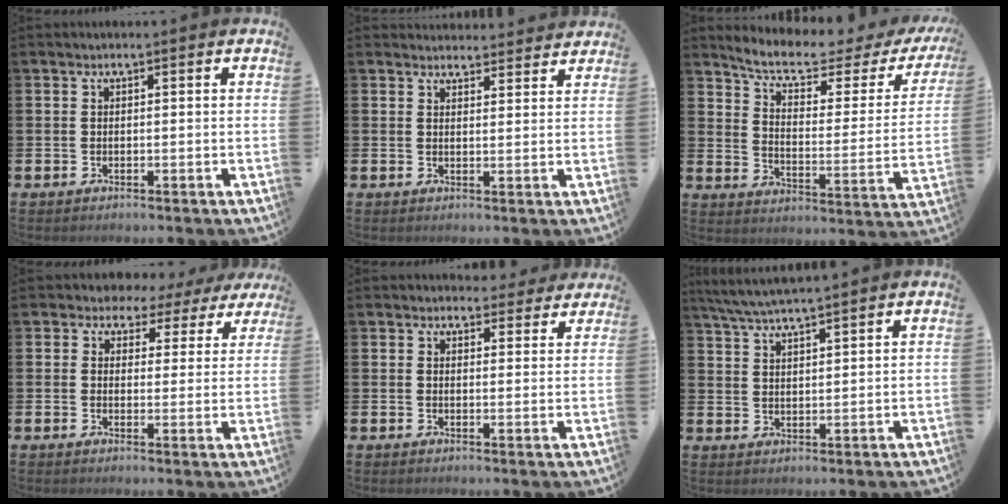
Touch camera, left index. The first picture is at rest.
{"total": 3.1, "force": [3.1, 0.7, -0.1], "torque": [0.004, -0.020, 0.055]}
{"total": 6.5, "force": [5.3, 1.7, 3.3], "torque": [-0.088, -0.038, 0.084]}
{"total": 3.2, "force": [2.1, 2.5, 0.1], "torque": [-0.018, -0.015, 0.029]}
{"total": 3.0, "force": [2.8, 1.1, 0.0], "torque": [0.008, -0.019, 0.046]}
{"total": 4.5, "force": [4.3, -0.2, 1.3], "torque": [-0.045, -0.014, 0.079]}